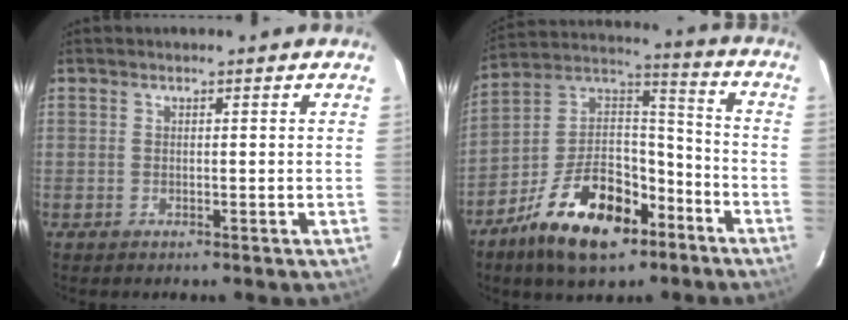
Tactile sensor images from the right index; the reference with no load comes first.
{"total": 20.4, "force": [-11.7, 10.5, 13.0], "torque": [-0.253, 0.027, -0.193]}